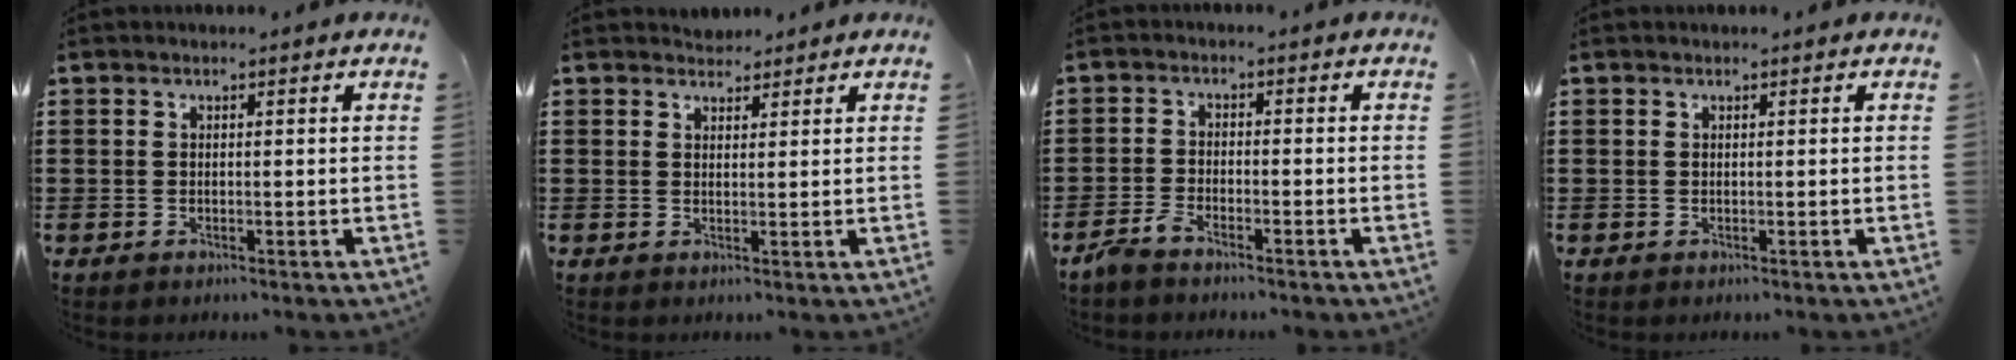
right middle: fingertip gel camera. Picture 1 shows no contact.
{"total": 1.6, "force": [1.5, 0.3, -0.5], "torque": [0.003, 0.005, 0.031]}
{"total": 2.8, "force": [-2.5, 0.5, 1.1], "torque": [-0.043, -0.002, -0.057]}
{"total": 0.0}